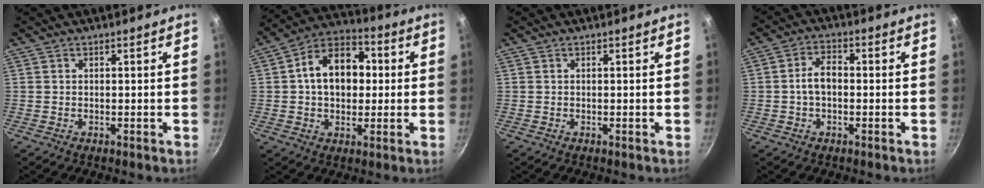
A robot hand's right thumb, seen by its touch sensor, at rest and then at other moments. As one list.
[{"total": 14.1, "force": [1.5, 10.0, 9.8], "torque": [-0.114, 0.024, 0.006]}, {"total": 0.0}, {"total": 5.1, "force": [-0.5, 3.1, 4.0], "torque": [-0.064, 0.023, -0.013]}]